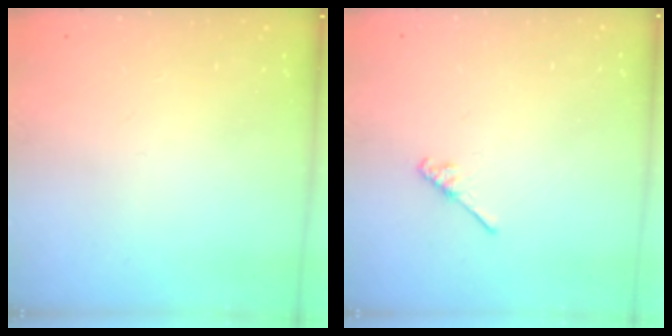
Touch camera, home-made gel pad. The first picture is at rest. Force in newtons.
{"total": 3.1, "press": 3.1, "slide": 0.5}